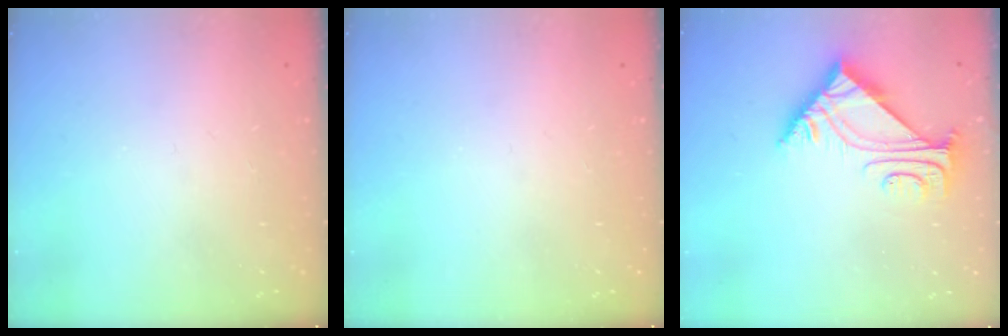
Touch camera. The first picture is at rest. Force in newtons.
{"total": 0.0}
{"total": 5.8, "press": 5.8, "slide": 0.5}